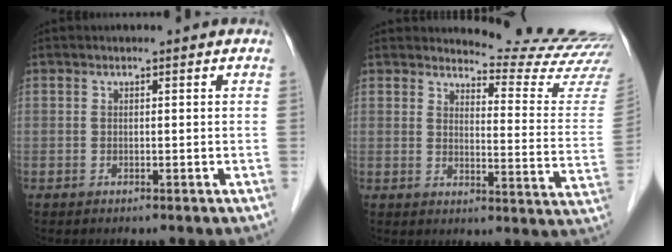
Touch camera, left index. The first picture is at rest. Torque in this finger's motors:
{"motor_torque": [1.09, -1.05, 0.21, 0.04]}